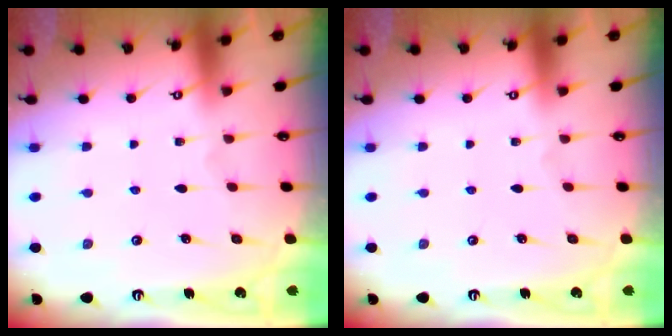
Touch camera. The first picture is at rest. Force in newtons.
{"total": 0.0}